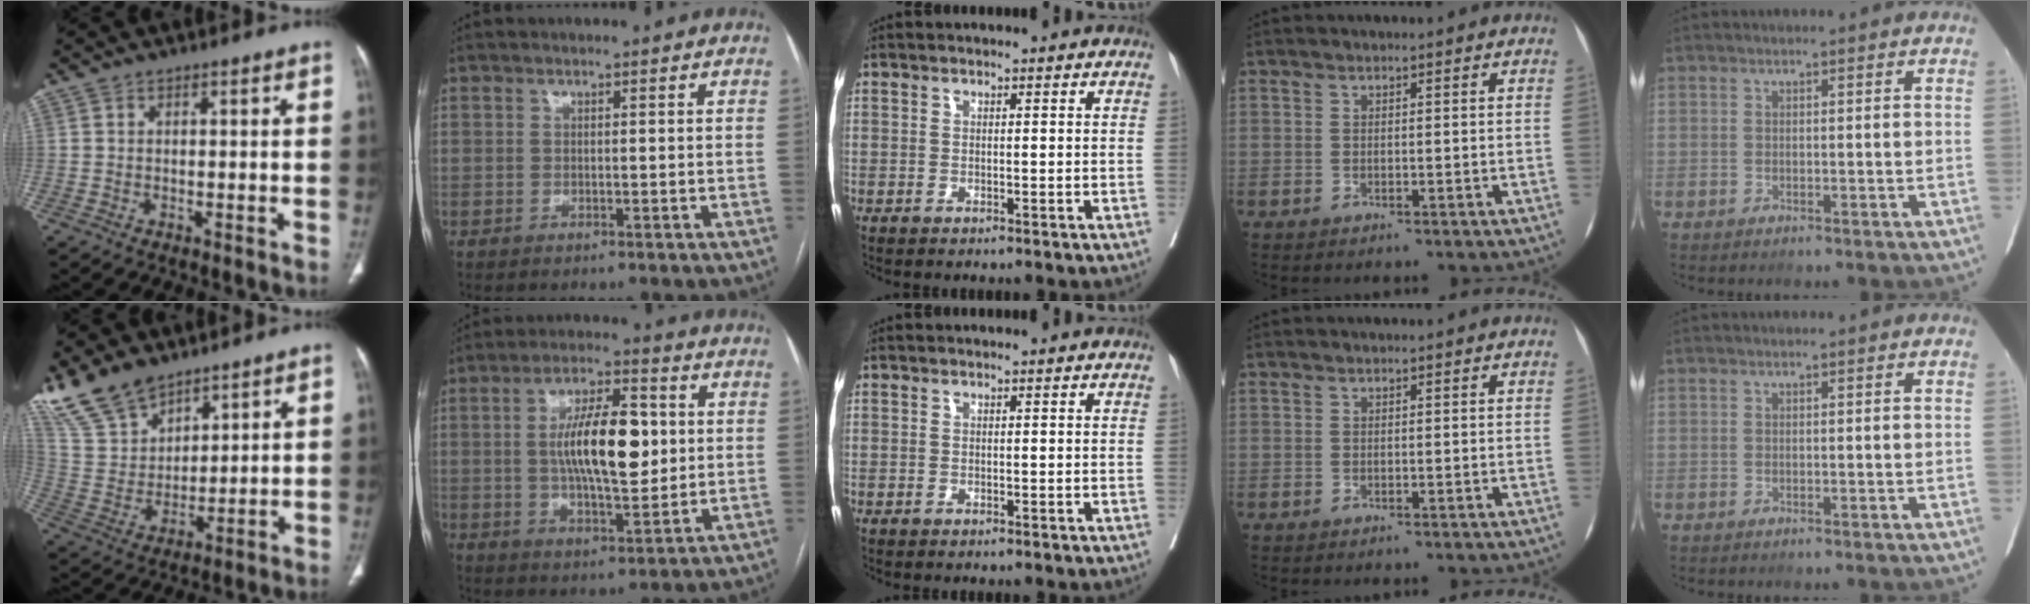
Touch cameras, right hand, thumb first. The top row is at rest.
{"thumb": {"total": 12.3, "force": [9.7, 6.2, 4.3], "torque": [-0.073, -0.040, 0.207]}, "index": {"total": 13.4, "force": [1.4, 4.4, 12.5], "torque": [-0.221, 0.011, 0.024]}}